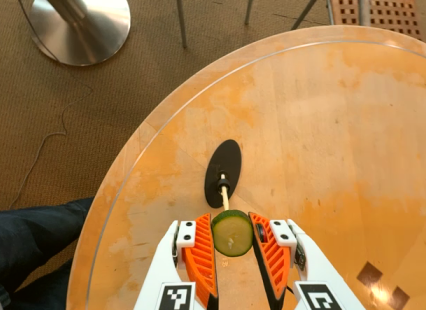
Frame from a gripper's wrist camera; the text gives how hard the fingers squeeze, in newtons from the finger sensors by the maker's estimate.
{"total": 8.2, "left": 8.0, "right": 8.5}